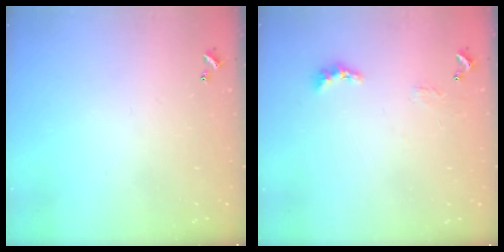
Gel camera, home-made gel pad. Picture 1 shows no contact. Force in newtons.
{"total": 2.3, "press": 2.2, "slide": 0.7}